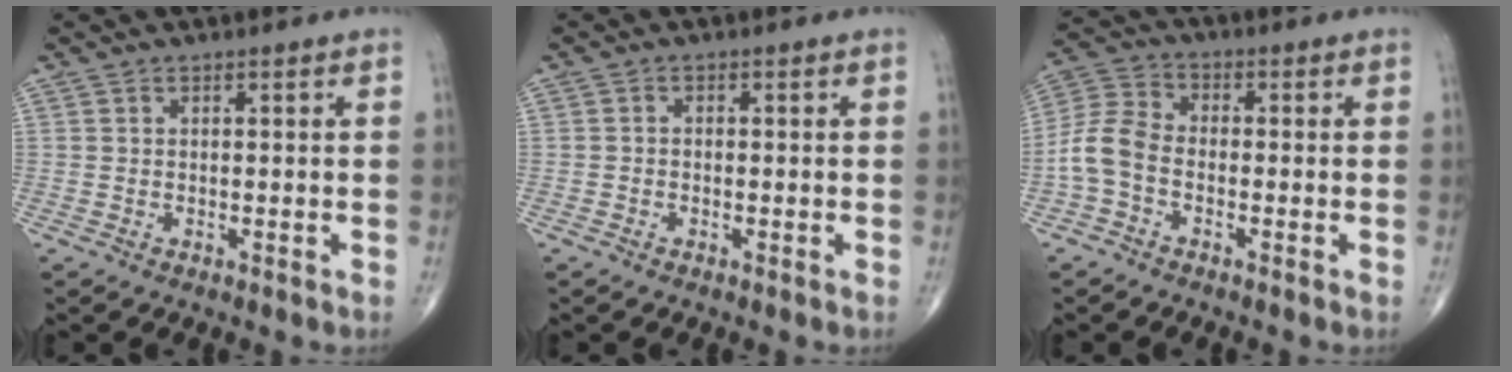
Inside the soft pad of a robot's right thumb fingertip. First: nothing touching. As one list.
[{"total": 0.7, "force": [-0.3, 0.5, 0.3], "torque": [-0.001, 0.002, -0.010]}, {"total": 7.2, "force": [-2.2, 4.8, 4.9], "torque": [-0.099, 0.024, -0.060]}]